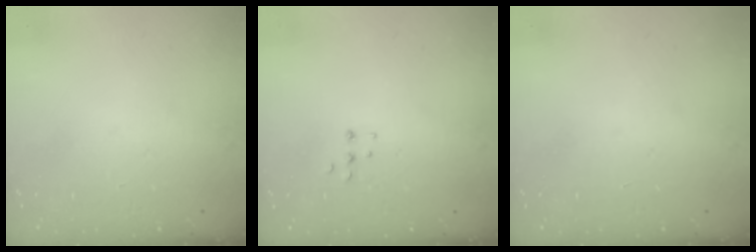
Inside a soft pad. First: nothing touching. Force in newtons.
{"total": 3.6, "press": 3.5, "slide": 0.9}
{"total": 0.0}